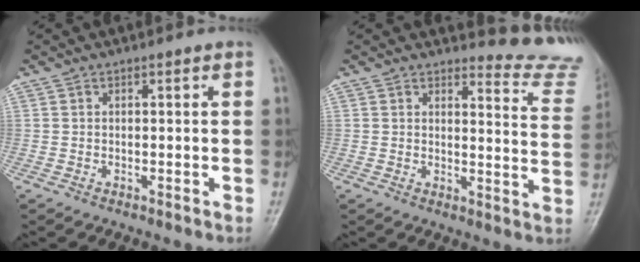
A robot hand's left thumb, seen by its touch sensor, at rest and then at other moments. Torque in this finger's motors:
{"motor_torque": [0.07, -0.13, -0.13, -0.45, 0.00]}